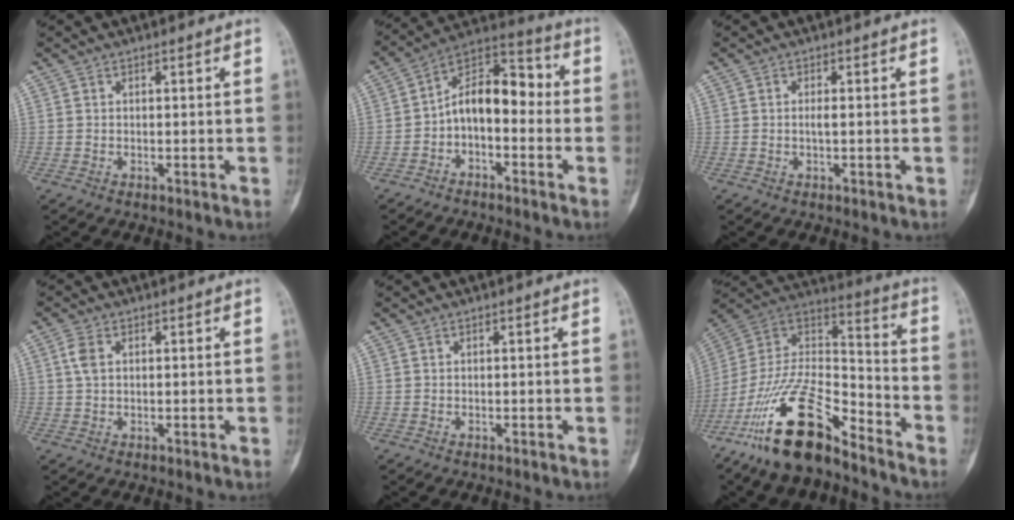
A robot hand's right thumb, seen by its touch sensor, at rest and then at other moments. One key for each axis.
{"total": 11.6, "fx": -1.7, "fy": 6.9, "fz": 9.2, "tx": -0.125, "ty": 0.055, "tz": -0.043}
{"total": 1.1, "fx": -0.1, "fy": 0.3, "fz": 1.1, "tx": -0.024, "ty": -0.001, "tz": -0.002}
{"total": 3.0, "fx": 0.7, "fy": 1.8, "fz": 2.3, "tx": -0.055, "ty": 0.003, "tz": 0.011}
{"total": 0.0}
{"total": 20.8, "fx": -14.3, "fy": 7.7, "fz": 13.0, "tx": -0.242, "ty": 0.081, "tz": -0.267}